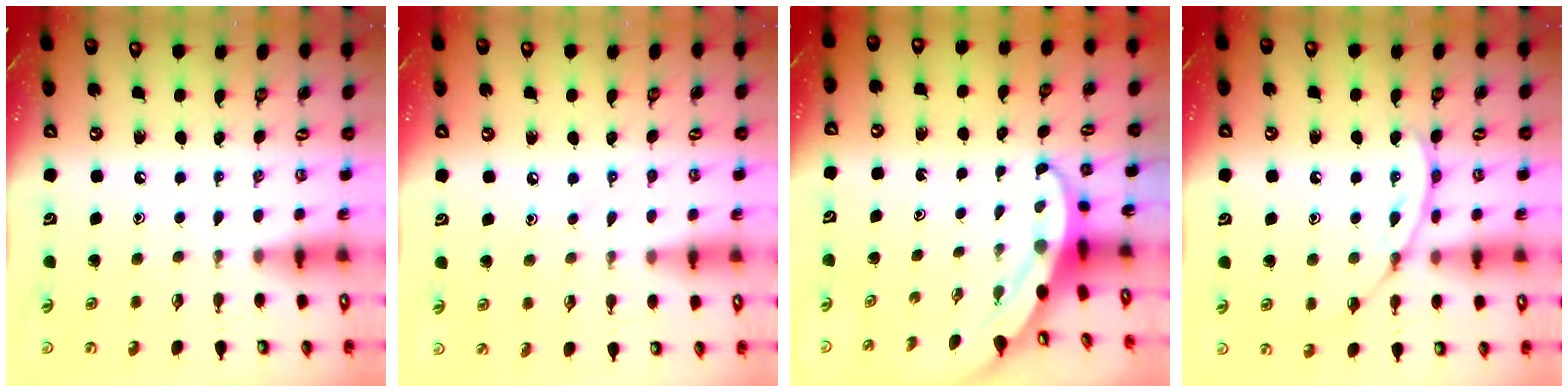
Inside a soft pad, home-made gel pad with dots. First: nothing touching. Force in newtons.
{"total": 3.9, "press": 3.9, "slide": 0.5}
{"total": 3.9, "press": 3.8, "slide": 0.5}
{"total": 9.3, "press": 9.3, "slide": 0.7}